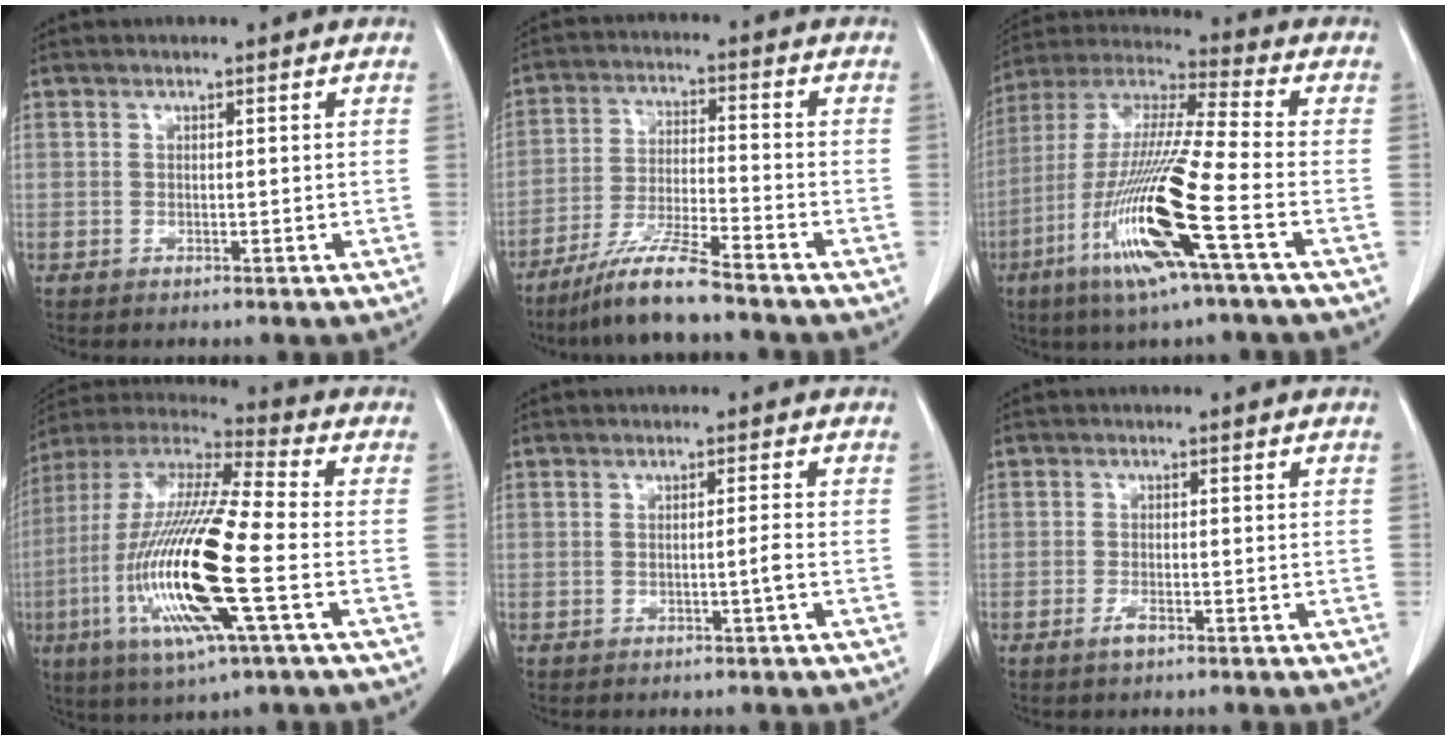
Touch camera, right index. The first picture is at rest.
{"total": 8.8, "force": [-7.1, -0.4, 5.2], "torque": [-0.103, -0.027, -0.137]}
{"total": 18.2, "force": [-7.2, 0.0, 16.8], "torque": [-0.356, -0.029, -0.144]}
{"total": 21.5, "force": [-5.6, 2.1, 20.7], "torque": [-0.449, -0.028, -0.108]}
{"total": 1.5, "force": [-0.5, -0.4, 1.3], "torque": [-0.021, -0.001, -0.009]}
{"total": 1.5, "force": [-1.0, 0.3, 1.1], "torque": [-0.025, -0.002, -0.018]}